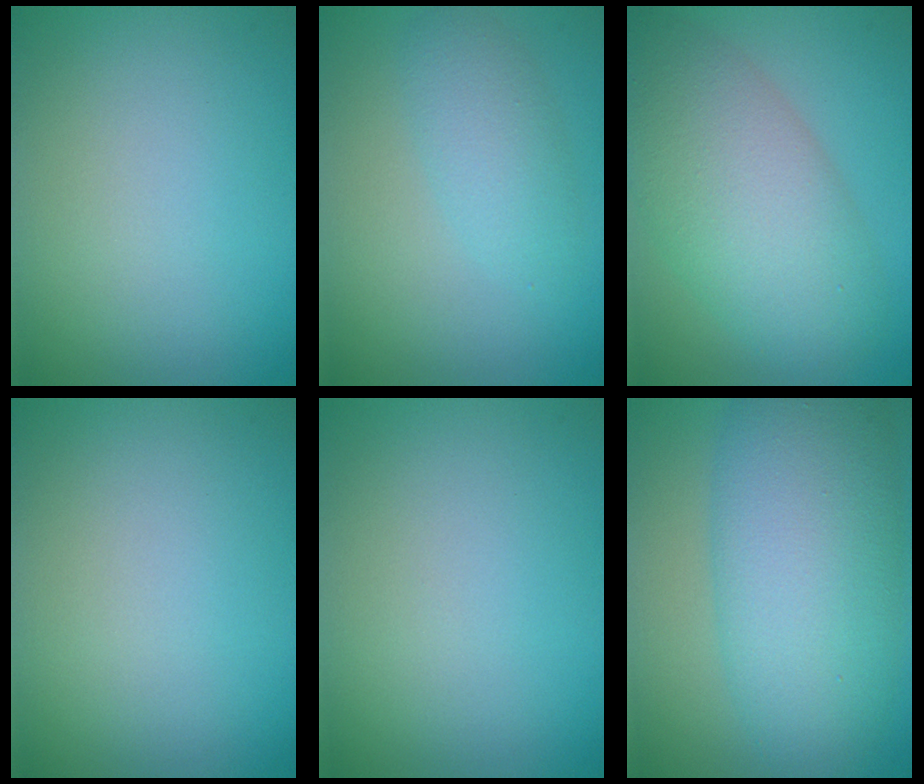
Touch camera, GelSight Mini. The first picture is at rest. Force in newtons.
{"total": 2.7, "press": 2.7, "slide": 0.1}
{"total": 9.0, "press": 9.0, "slide": 0.4}
{"total": 0.0}
{"total": 0.0}
{"total": 10.2, "press": 10.2, "slide": 0.1}